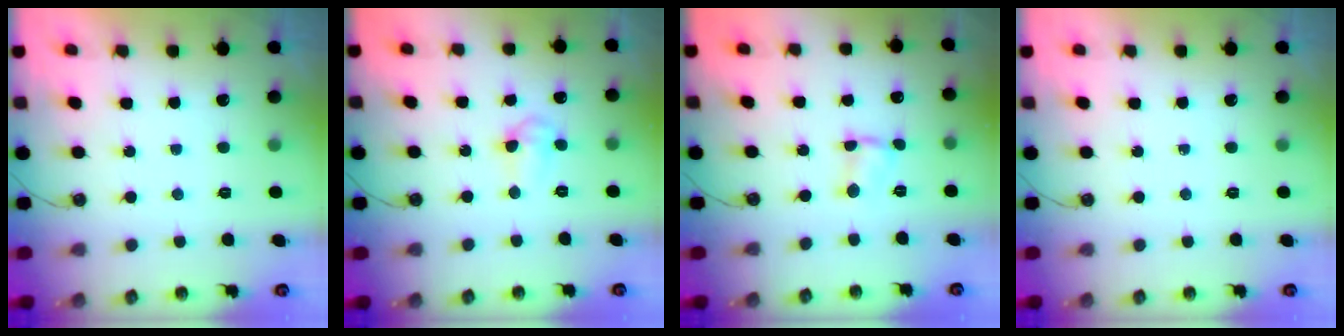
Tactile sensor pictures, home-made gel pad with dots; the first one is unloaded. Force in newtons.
{"total": 5.3, "press": 5.1, "slide": 1.5}
{"total": 1.7, "press": 1.6, "slide": 0.2}
{"total": 0.0}